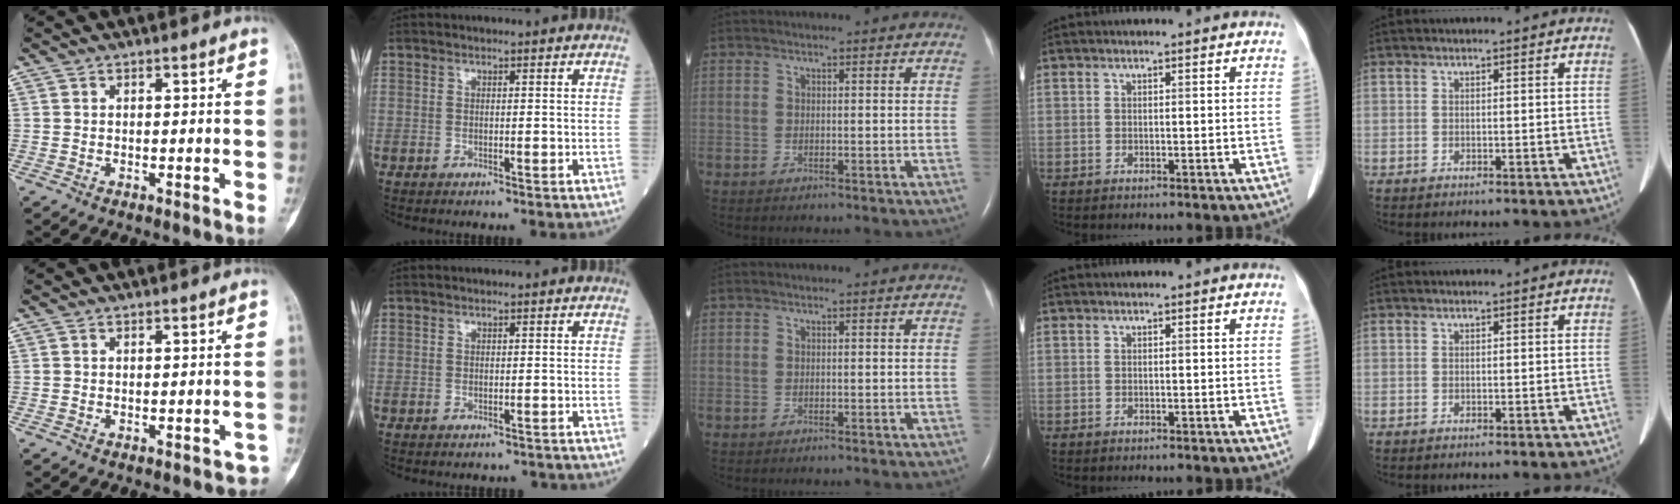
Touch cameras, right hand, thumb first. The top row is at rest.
{"thumb": {"total": 1.8, "force": [-1.4, 1.1, 0.1], "torque": [0.004, 0.020, -0.017]}, "index": {"total": 0.8, "force": [-0.7, 0.5, 0.0], "torque": [0.000, 0.000, -0.009]}}